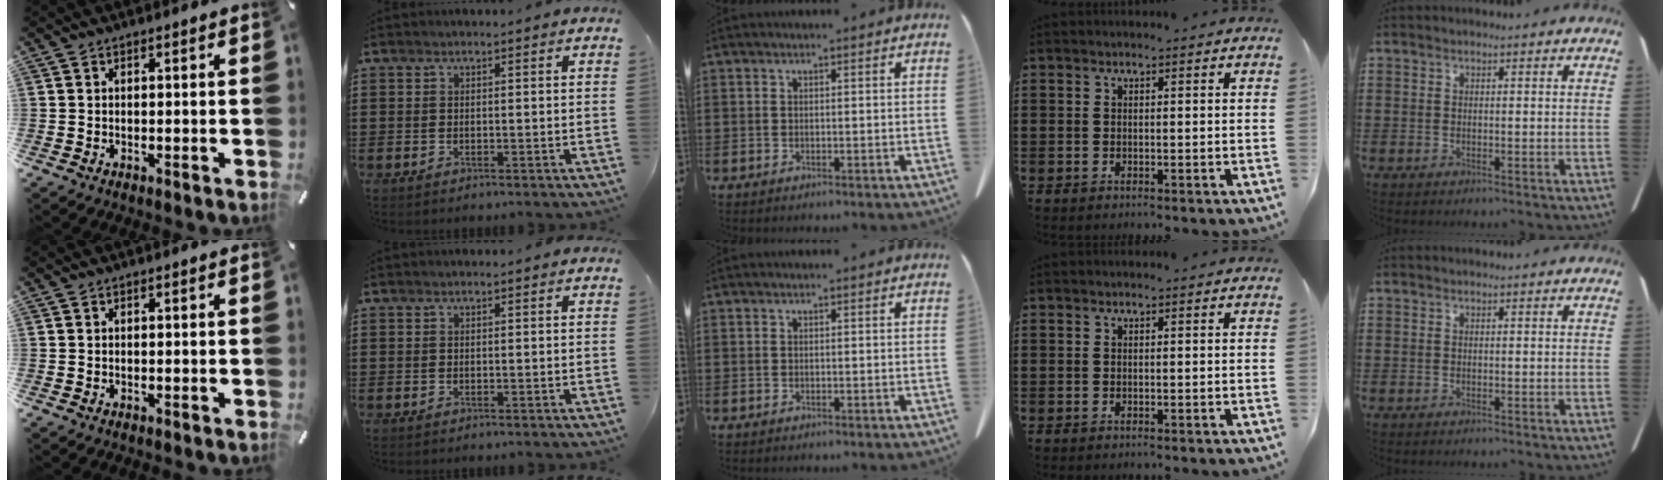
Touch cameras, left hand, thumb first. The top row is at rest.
{}